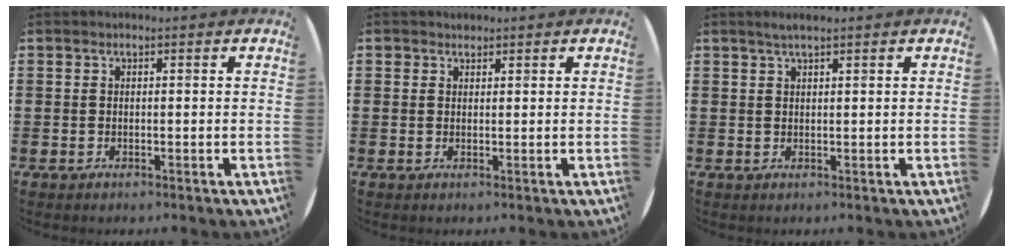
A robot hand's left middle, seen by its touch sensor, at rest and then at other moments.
{"total": 0.9, "force": [0.8, 0.4, -0.1], "torque": [0.002, 0.003, 0.016]}
{"total": 1.6, "force": [1.2, 0.1, 1.0], "torque": [-0.019, 0.004, 0.021]}